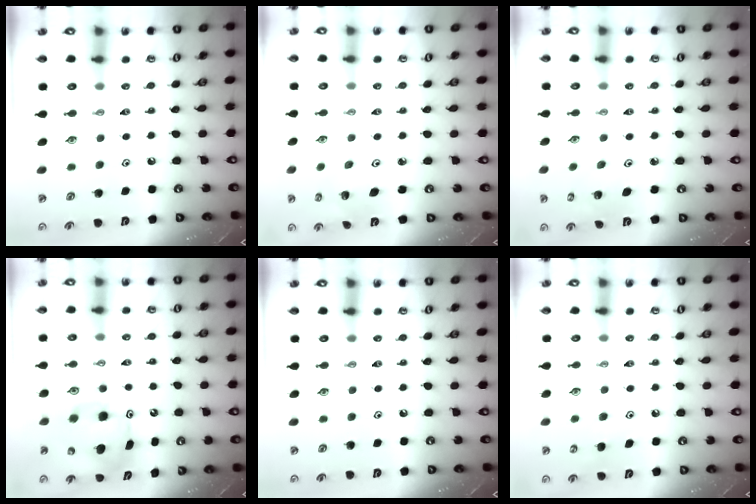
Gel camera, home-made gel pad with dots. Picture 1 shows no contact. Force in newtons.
{"total": 3.2, "press": 3.2, "slide": 0.1}
{"total": 3.5, "press": 3.5, "slide": 0.2}
{"total": 10.0, "press": 10.0, "slide": 0.5}
{"total": 0.0}
{"total": 4.0, "press": 4.0, "slide": 0.1}